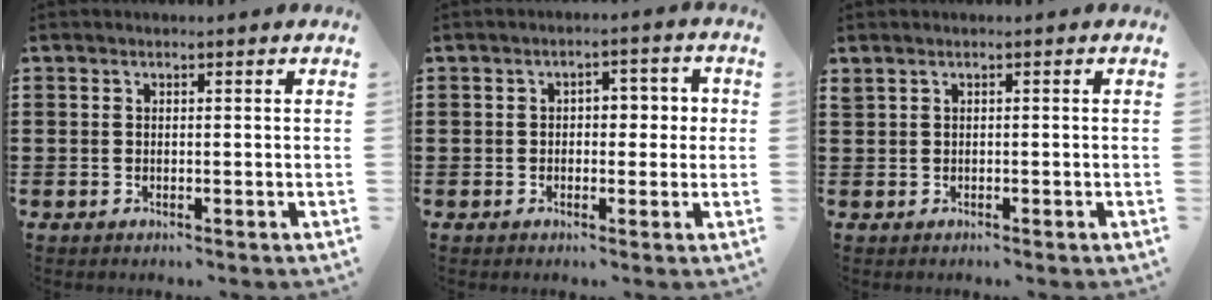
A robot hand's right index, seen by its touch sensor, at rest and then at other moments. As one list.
[{"total": 3.3, "force": [-0.2, 2.2, 2.4], "torque": [-0.036, 0.004, -0.013]}, {"total": 0.0}]